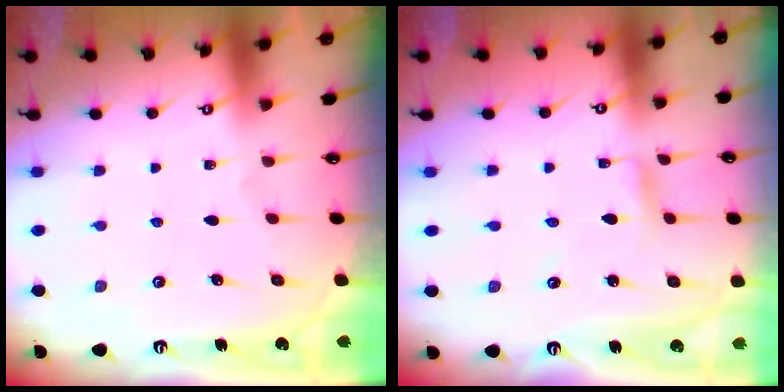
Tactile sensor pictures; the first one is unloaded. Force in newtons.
{"total": 2.9, "press": 2.9, "slide": 0.0}